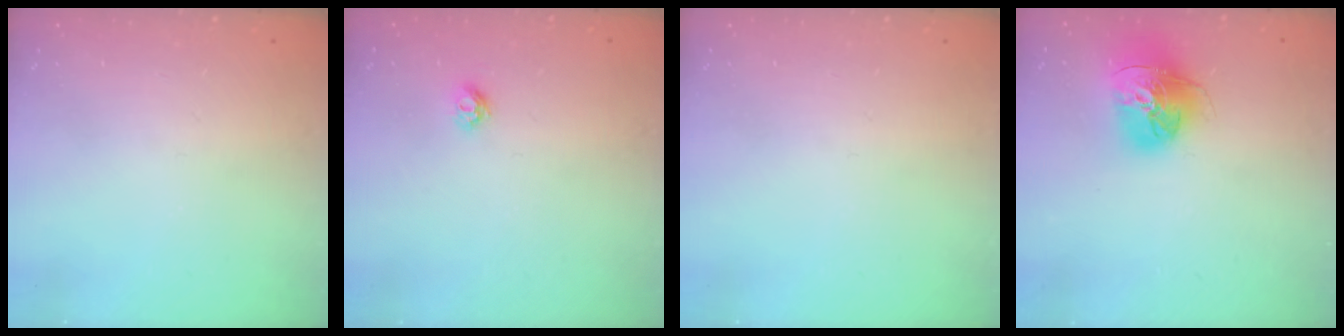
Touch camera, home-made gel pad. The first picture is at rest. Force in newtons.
{"total": 4.6, "press": 4.5, "slide": 0.6}
{"total": 0.0}
{"total": 15.3, "press": 15.3, "slide": 1.5}